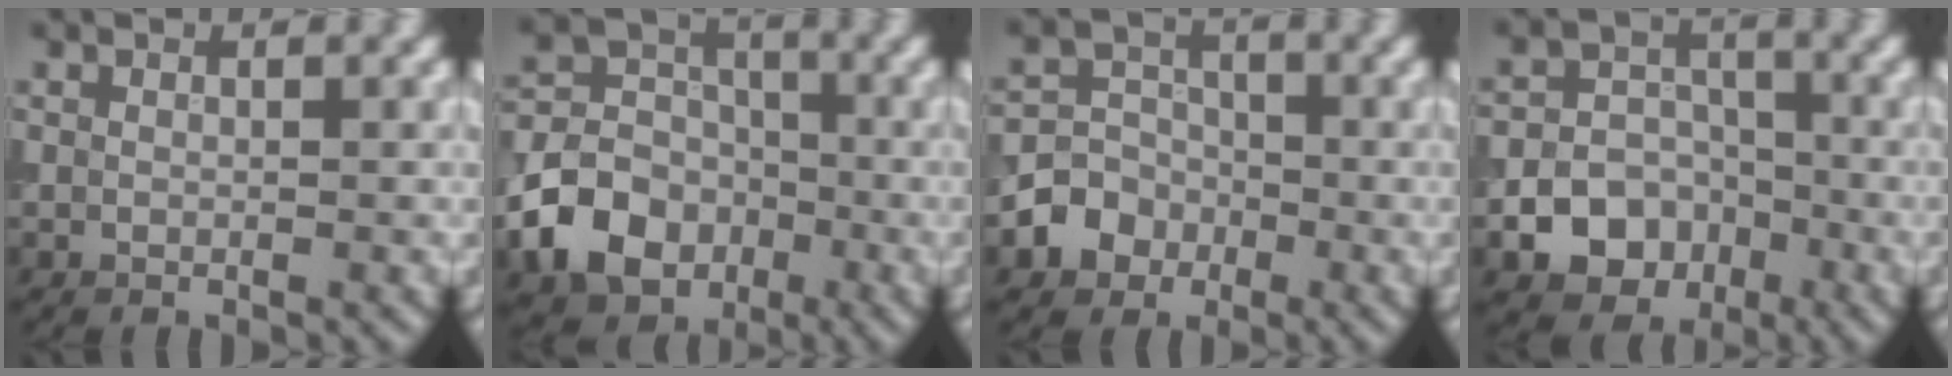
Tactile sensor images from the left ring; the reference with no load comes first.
{"total": 7.5, "force": [-3.2, 5.8, 3.4], "torque": [-0.052, 0.000, -0.071]}
{"total": 4.1, "force": [-1.7, 3.6, 1.1], "torque": [0.006, 0.002, -0.051]}
{"total": 8.6, "force": [-3.8, 7.3, 2.4], "torque": [-0.017, -0.018, -0.079]}